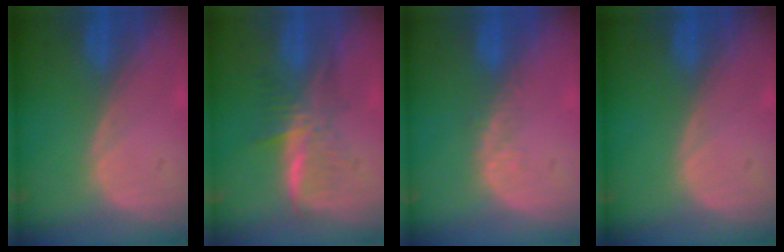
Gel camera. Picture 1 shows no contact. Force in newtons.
{"total": 5.9, "press": 5.6, "slide": 2.0}
{"total": 2.2, "press": 1.6, "slide": 1.5}
{"total": 0.0}